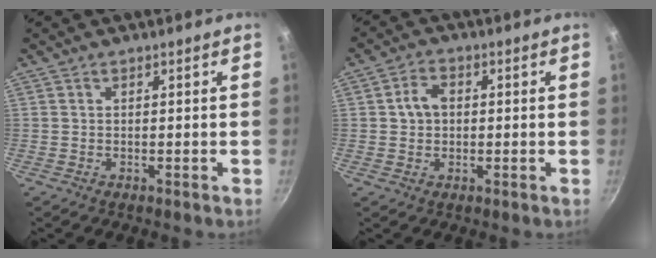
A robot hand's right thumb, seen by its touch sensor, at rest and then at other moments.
{"total": 4.5, "force": [0.4, 3.5, 2.8], "torque": [-0.041, 0.012, 0.005]}